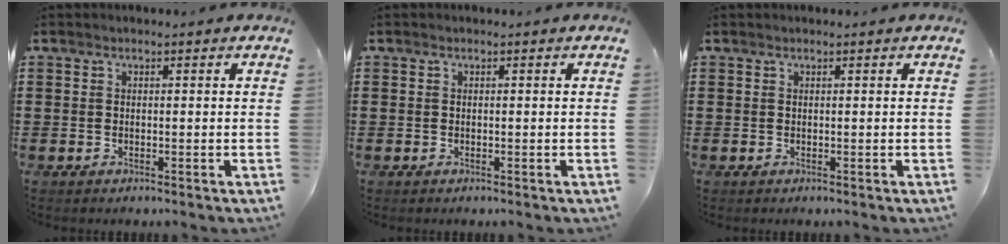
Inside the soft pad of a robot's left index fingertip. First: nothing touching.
{"total": 0.0}
{"total": 0.0}